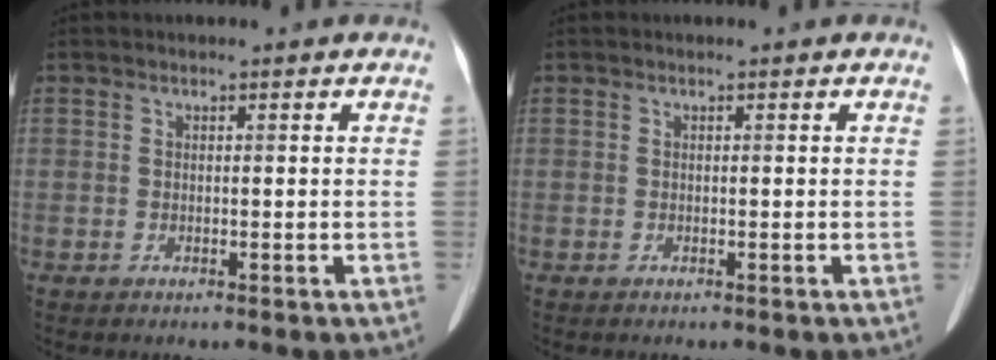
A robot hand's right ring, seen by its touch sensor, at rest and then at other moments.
{"total": 0.0}